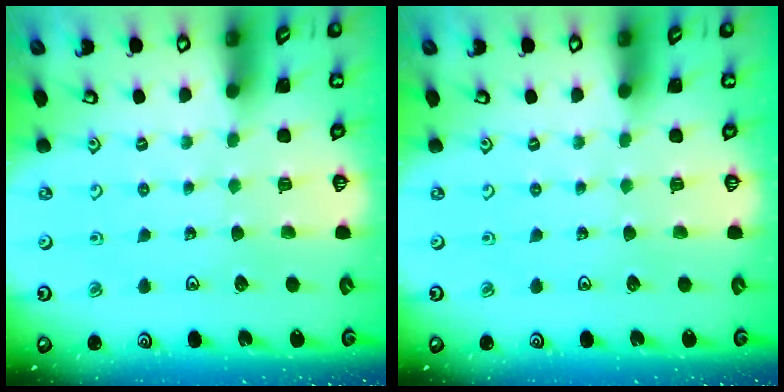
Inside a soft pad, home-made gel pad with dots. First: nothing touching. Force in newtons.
{"total": 0.0}